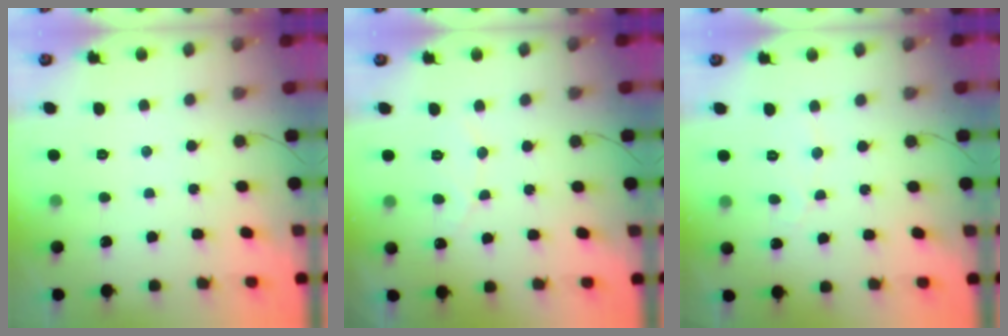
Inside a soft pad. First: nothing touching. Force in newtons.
{"total": 4.5, "press": 4.5, "slide": 0.3}
{"total": 3.3, "press": 3.3, "slide": 0.4}